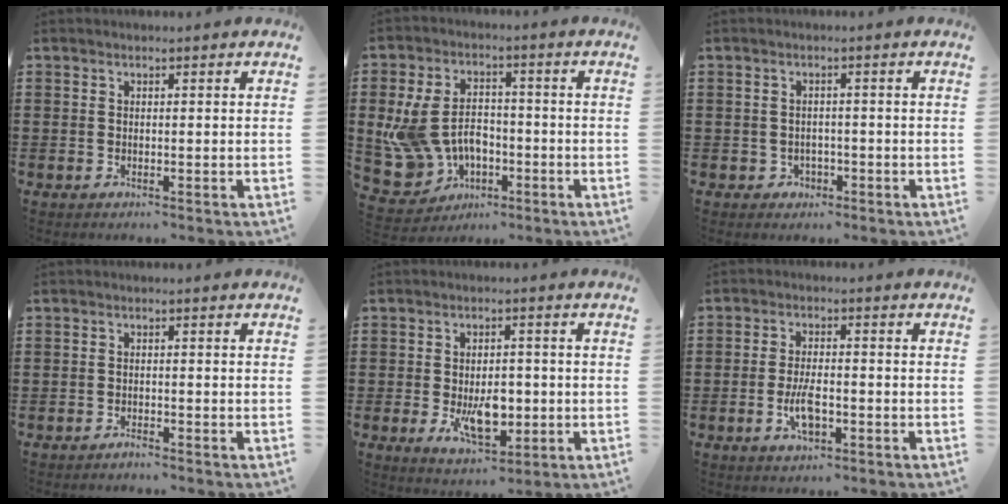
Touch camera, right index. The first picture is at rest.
{"total": 9.2, "force": [-1.2, 7.2, 5.6], "torque": [-0.160, 0.011, -0.021]}
{"total": 1.6, "force": [-0.7, 1.4, 0.3], "torque": [-0.013, 0.002, -0.018]}
{"total": 1.1, "force": [-1.0, 0.1, 0.3], "torque": [-0.009, -0.004, -0.019]}
{"total": 7.2, "force": [-1.3, 4.0, 5.9], "torque": [-0.096, 0.000, -0.023]}
{"total": 5.2, "force": [-1.6, 2.1, 4.4], "torque": [-0.096, 0.000, -0.033]}